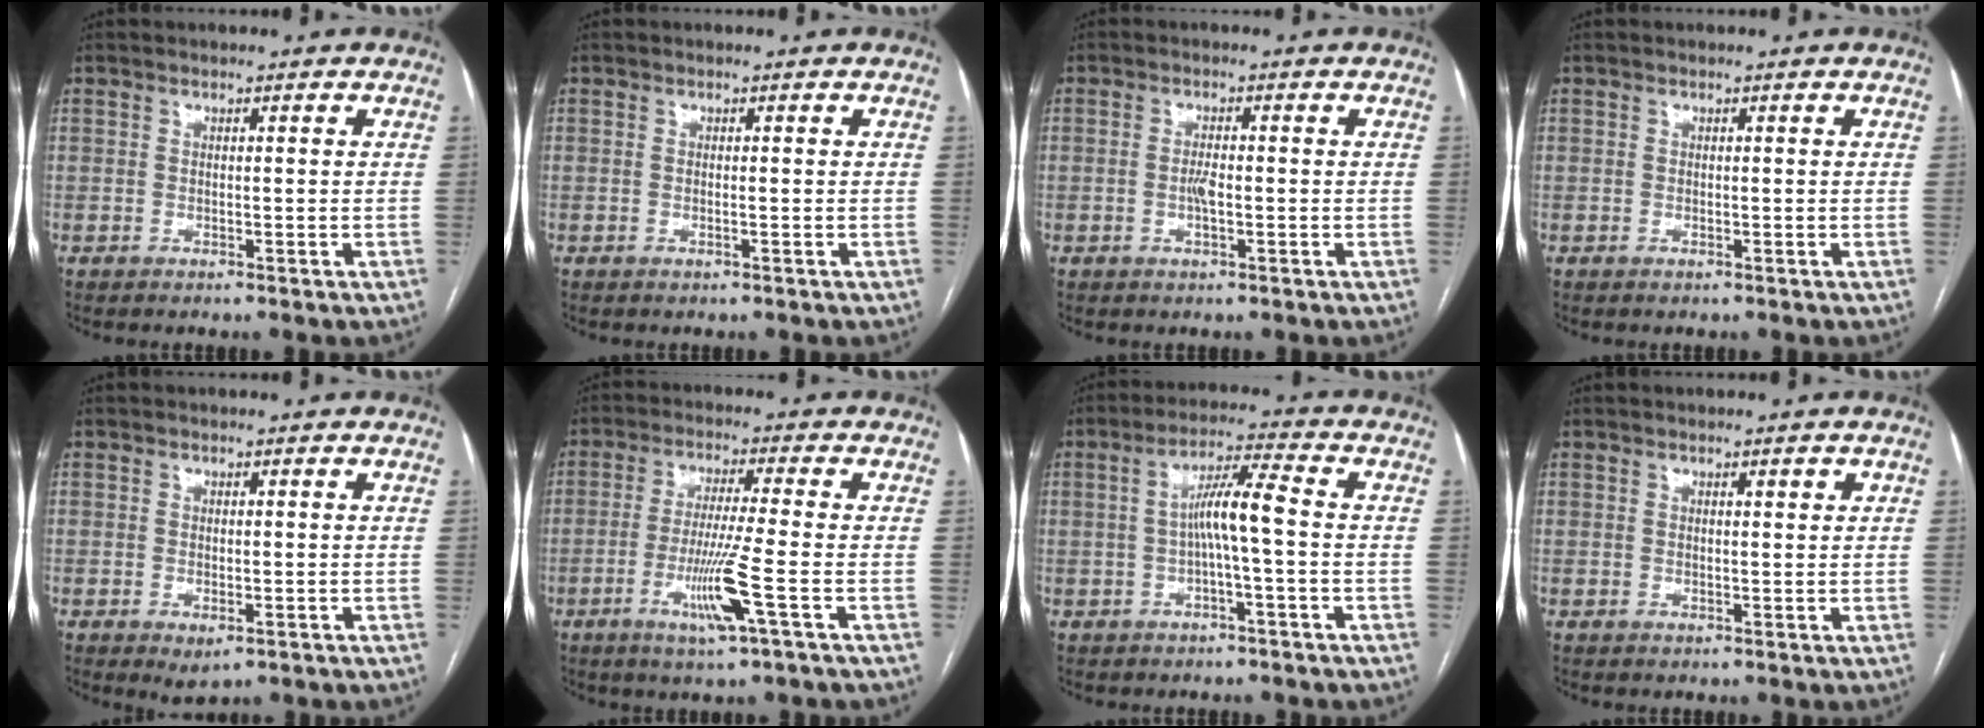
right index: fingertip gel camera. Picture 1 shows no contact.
{"total": 0.0}
{"total": 2.0, "force": [-0.4, 0.5, 1.9], "torque": [-0.039, 0.001, -0.009]}
{"total": 0.0}
{"total": 2.4, "force": [-1.0, 1.1, 1.9], "torque": [-0.030, -0.005, -0.006]}
{"total": 8.3, "force": [-3.1, -1.0, 7.6], "torque": [-0.148, -0.017, -0.061]}
{"total": 6.3, "force": [-0.4, 0.1, 6.3], "torque": [-0.113, 0.019, -0.008]}
{"total": 1.2, "force": [0.6, 0.3, 1.0], "torque": [-0.012, 0.001, 0.006]}